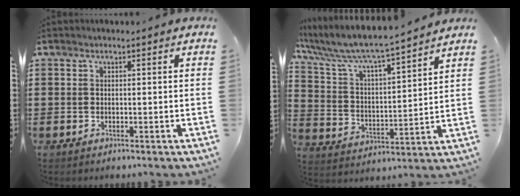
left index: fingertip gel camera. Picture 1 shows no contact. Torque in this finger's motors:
{"motor_torque": [1.56, -0.58, 0.18, 0.00]}